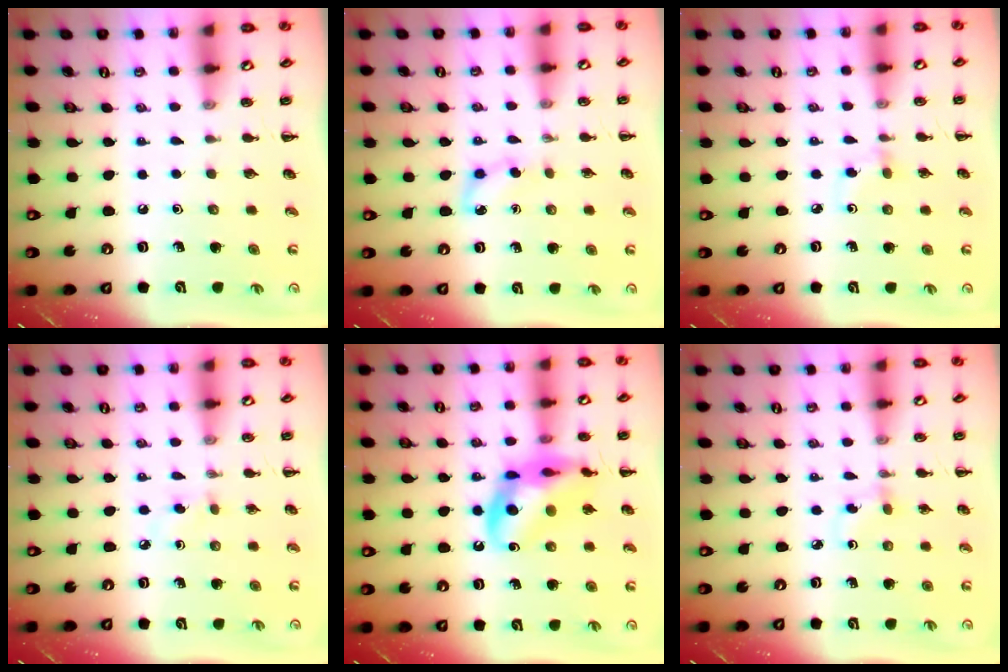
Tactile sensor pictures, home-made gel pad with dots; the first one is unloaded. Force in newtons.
{"total": 3.2, "press": 3.1, "slide": 0.9}
{"total": 2.9, "press": 2.6, "slide": 1.2}
{"total": 3.2, "press": 2.9, "slide": 1.3}
{"total": 14.9, "press": 14.6, "slide": 3.1}
{"total": 2.5, "press": 2.2, "slide": 1.1}